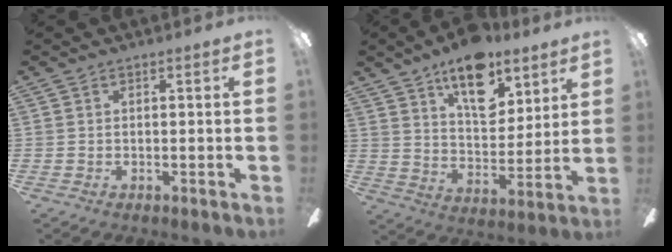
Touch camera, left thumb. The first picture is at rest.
{"total": 16.3, "force": [11.0, 8.0, 9.0], "torque": [-0.130, -0.056, 0.191]}